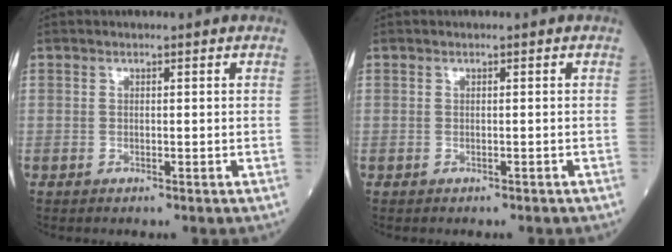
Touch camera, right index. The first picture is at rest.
{"total": 0.8, "force": [-0.4, 0.4, 0.5], "torque": [-0.019, 0.001, 0.001]}